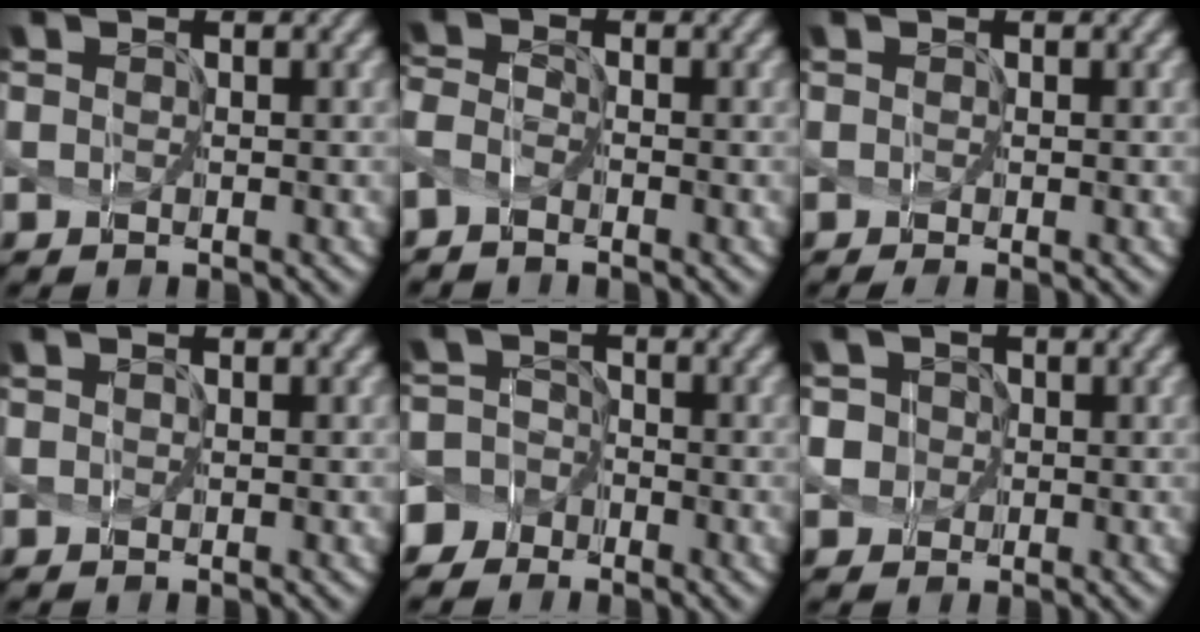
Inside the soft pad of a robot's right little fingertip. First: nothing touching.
{"total": 1.8, "force": [-1.6, 0.7, 0.7], "torque": [-0.031, 0.004, -0.040]}
{"total": 0.7, "force": [-0.5, 0.2, 0.5], "torque": [-0.014, -0.005, -0.006]}
{"total": 0.0}
{"total": 4.6, "force": [-3.1, 3.4, 0.2], "torque": [0.006, 0.004, -0.072]}
{"total": 5.6, "force": [-0.6, 5.5, 1.2], "torque": [-0.030, 0.019, -0.043]}